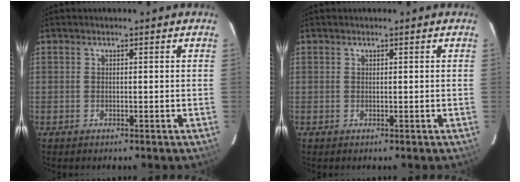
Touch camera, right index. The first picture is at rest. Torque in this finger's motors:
{"motor_torque": [0.06, 0.02, 0.01, 0.01]}